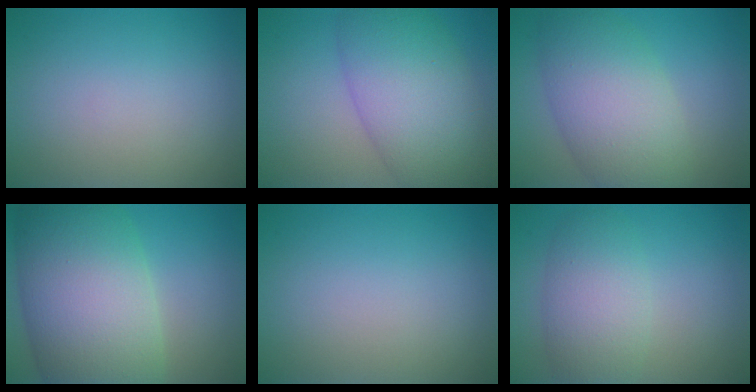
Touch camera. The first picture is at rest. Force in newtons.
{"total": 8.9, "press": 8.9, "slide": 0.3}
{"total": 8.3, "press": 8.3, "slide": 0.2}
{"total": 13.7, "press": 13.7, "slide": 0.4}
{"total": 0.0}
{"total": 3.6, "press": 3.6, "slide": 0.3}